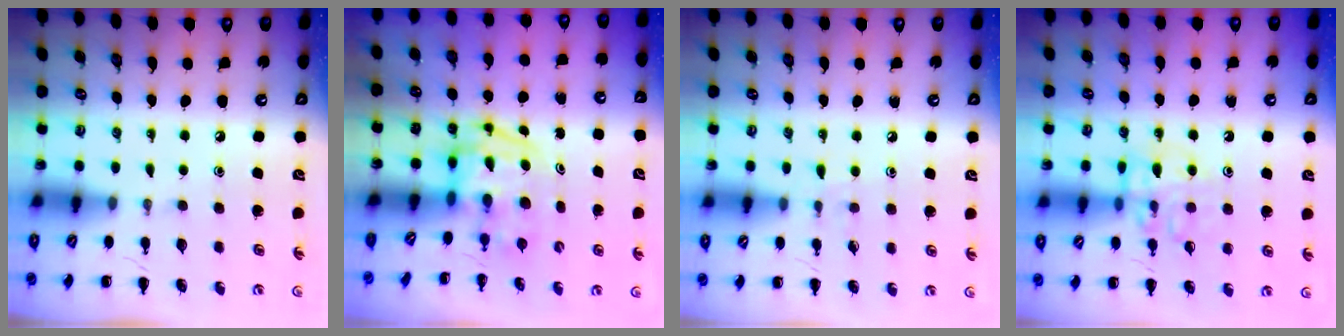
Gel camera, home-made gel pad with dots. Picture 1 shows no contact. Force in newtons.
{"total": 3.9, "press": 3.8, "slide": 0.6}
{"total": 5.2, "press": 4.8, "slide": 2.2}
{"total": 11.5, "press": 11.4, "slide": 0.9}